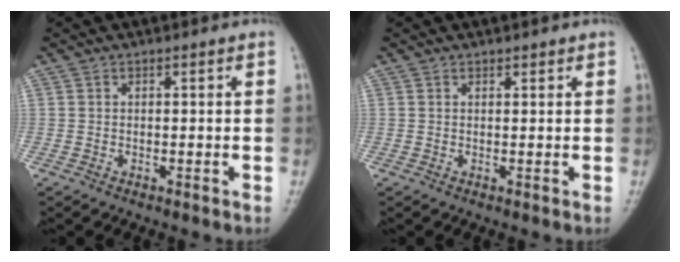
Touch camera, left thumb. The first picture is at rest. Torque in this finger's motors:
{"motor_torque": [-0.03, 0.15, 0.02, 0.02, 0.00]}